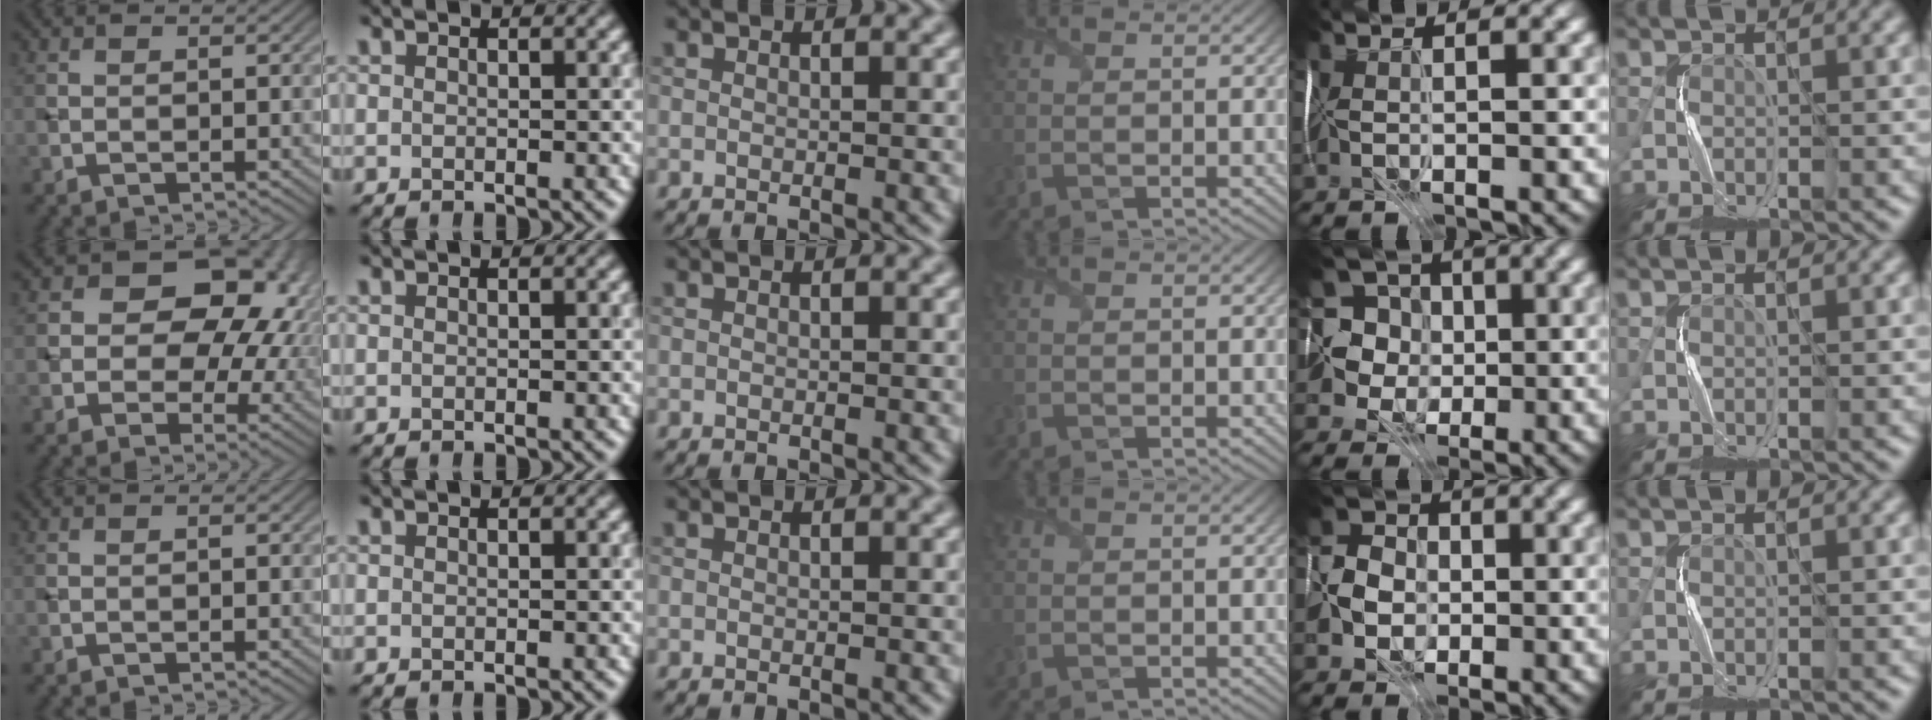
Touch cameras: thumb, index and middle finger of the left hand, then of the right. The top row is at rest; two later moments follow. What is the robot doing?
{"motion": "fold", "object": "map"}